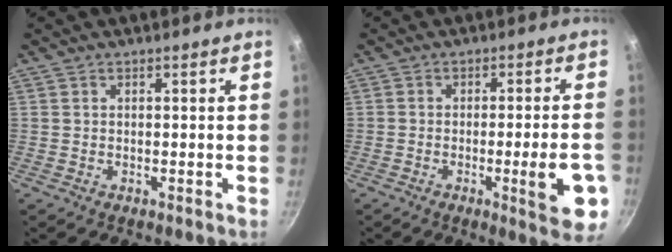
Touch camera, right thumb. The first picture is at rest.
{"total": 10.4, "force": [-3.2, 1.8, 9.7], "torque": [-0.118, 0.008, -0.041]}